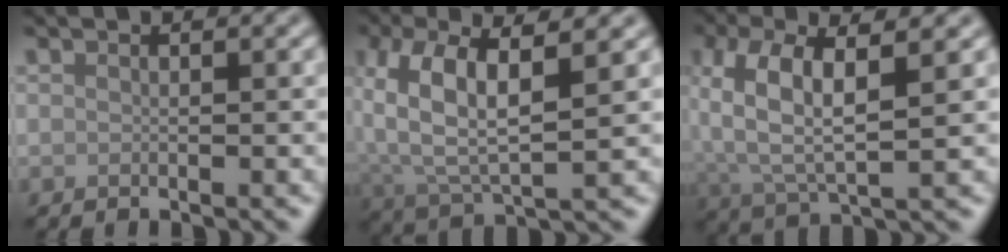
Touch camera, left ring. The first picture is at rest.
{"total": 8.1, "force": [2.1, 3.5, 7.1], "torque": [-0.153, 0.004, 0.033]}
{"total": 7.4, "force": [1.6, 3.0, 6.6], "torque": [-0.141, 0.007, 0.022]}